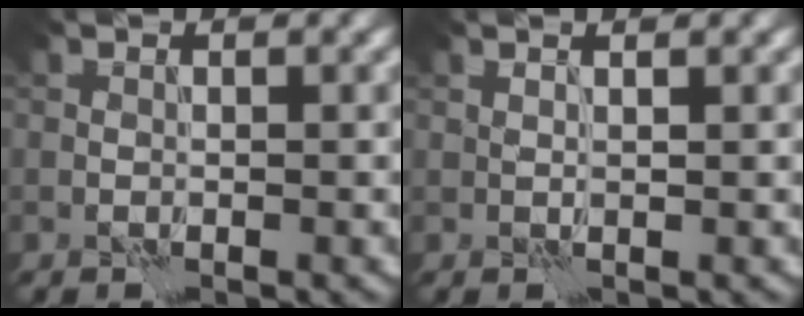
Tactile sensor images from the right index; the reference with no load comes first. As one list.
[{"total": 1.6, "force": [1.1, 0.5, 1.1], "torque": [-0.010, 0.000, -0.001]}]